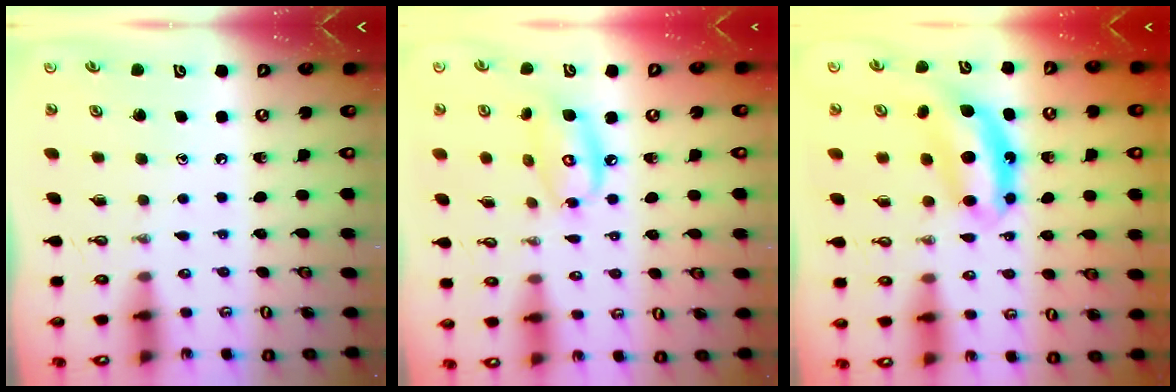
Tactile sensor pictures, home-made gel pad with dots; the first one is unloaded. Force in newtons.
{"total": 10.2, "press": 10.2, "slide": 0.9}
{"total": 6.8, "press": 6.8, "slide": 0.6}